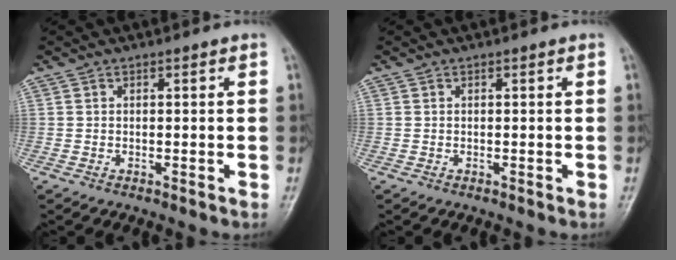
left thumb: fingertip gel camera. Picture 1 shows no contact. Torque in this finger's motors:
{"motor_torque": [0.00, 0.00, -0.10, 0.10, 0.00]}